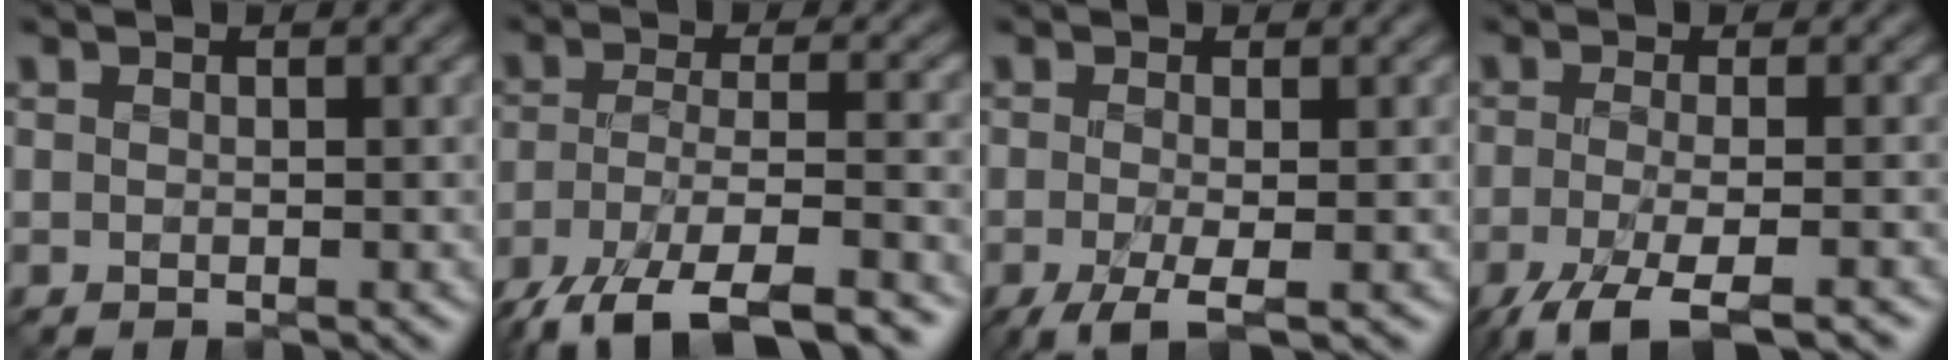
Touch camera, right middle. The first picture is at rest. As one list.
[{"total": 11.1, "force": [-8.3, 3.1, 6.6], "torque": [-0.129, -0.008, -0.143]}, {"total": 3.3, "force": [-1.5, 0.6, 2.9], "torque": [-0.058, -0.003, -0.034]}, {"total": 6.7, "force": [-4.2, 1.7, 4.9], "torque": [-0.079, -0.008, -0.082]}]